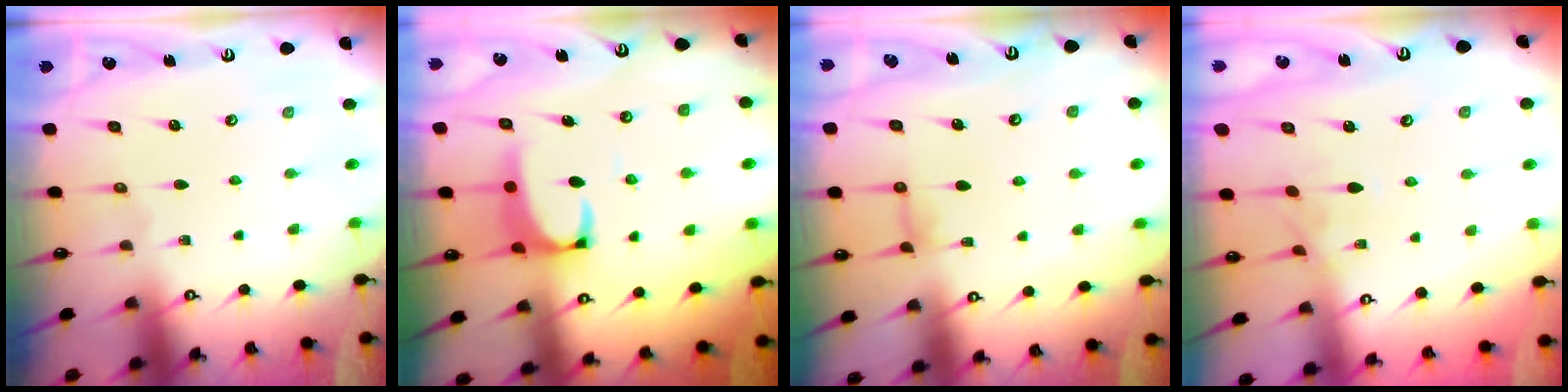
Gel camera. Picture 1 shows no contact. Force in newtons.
{"total": 2.2, "press": 2.0, "slide": 0.9}
{"total": 1.3, "press": 1.2, "slide": 0.4}
{"total": 3.3, "press": 3.3, "slide": 0.7}